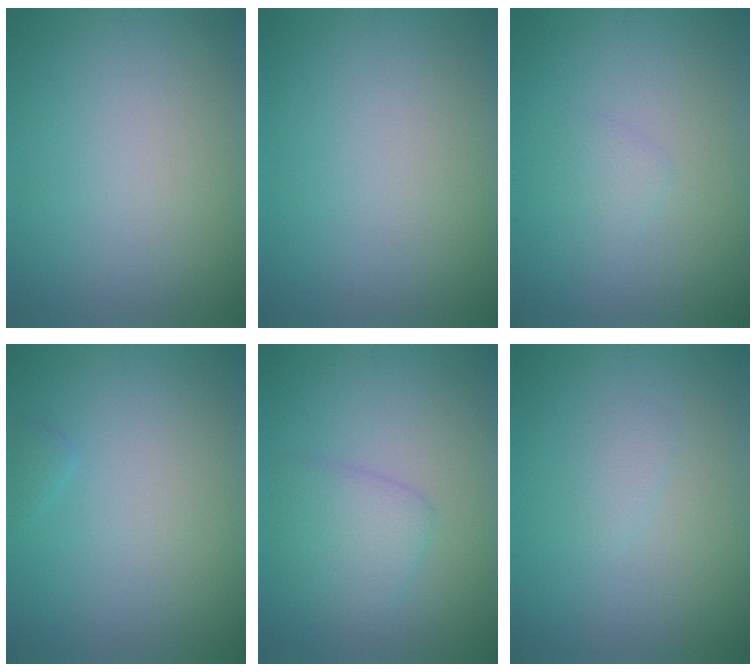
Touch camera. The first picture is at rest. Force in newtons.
{"total": 0.0}
{"total": 1.0, "press": 1.0, "slide": 0.1}
{"total": 0.6, "press": 0.6, "slide": 0.1}
{"total": 3.0, "press": 3.0, "slide": 0.2}
{"total": 0.9, "press": 0.9, "slide": 0.2}